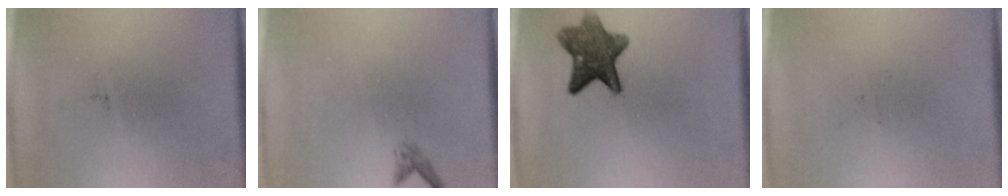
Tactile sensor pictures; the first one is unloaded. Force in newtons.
{"total": 1.0}
{"total": 8.3}
{"total": 0.0}